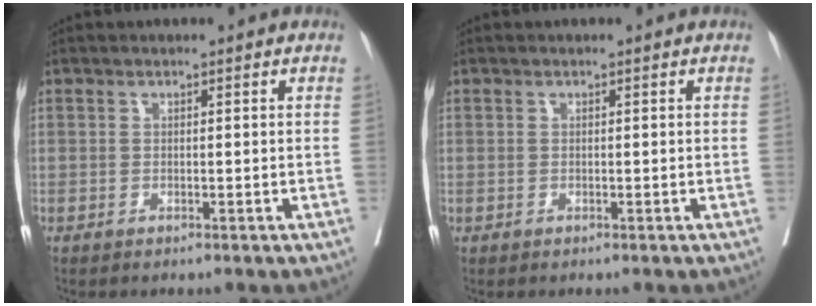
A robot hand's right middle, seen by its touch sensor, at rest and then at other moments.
{"total": 0.0}